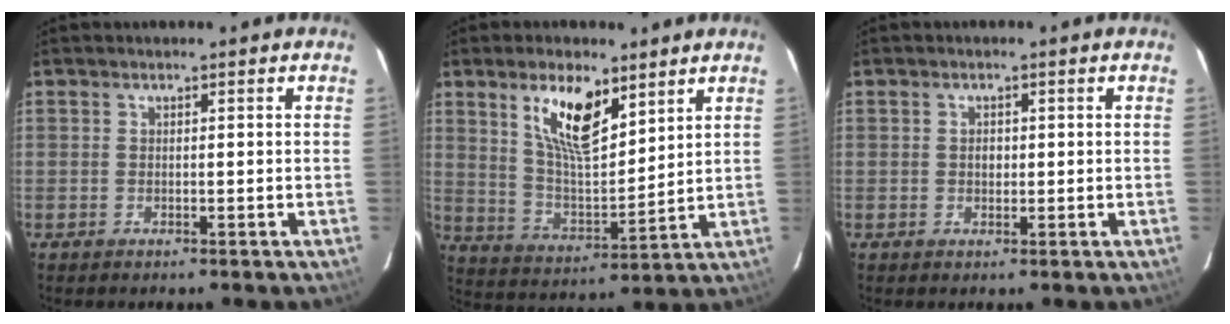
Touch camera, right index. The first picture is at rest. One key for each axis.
{"total": 12.5, "fx": 7.1, "fy": 4.6, "fz": 9.2, "tx": -0.168, "ty": 0.005, "tz": 0.140}
{"total": 1.4, "fx": 0.0, "fy": 1.1, "fz": 0.7, "tx": -0.013, "ty": 0.004, "tz": 0.000}